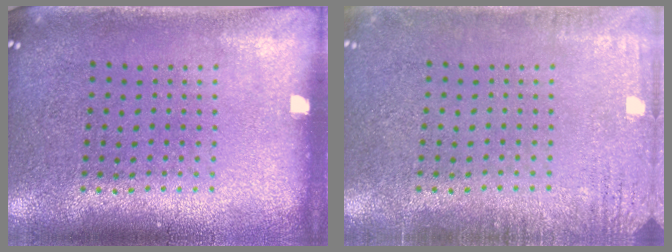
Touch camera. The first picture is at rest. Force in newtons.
{"total": 2.1, "press": 2.1, "slide": 0.2}